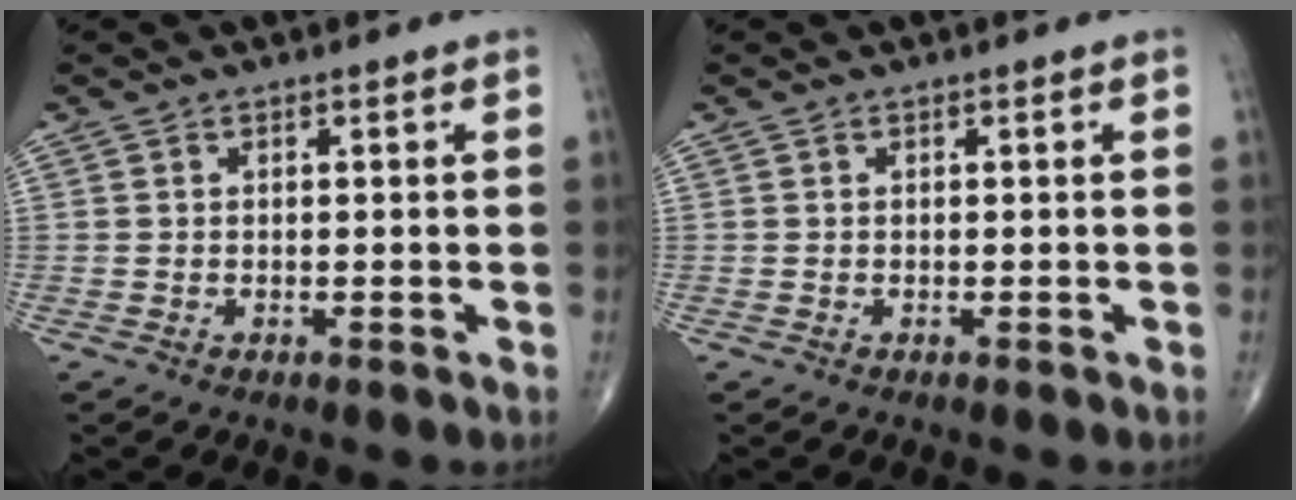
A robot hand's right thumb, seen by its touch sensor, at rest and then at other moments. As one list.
[{"total": 0.0}]